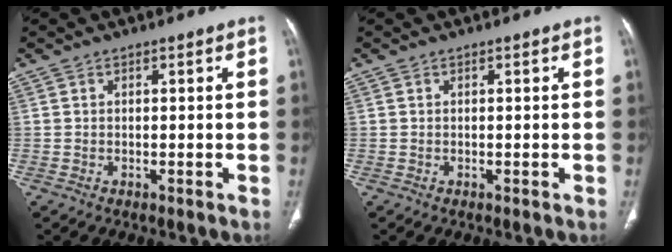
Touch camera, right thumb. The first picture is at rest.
{"total": 0.0}